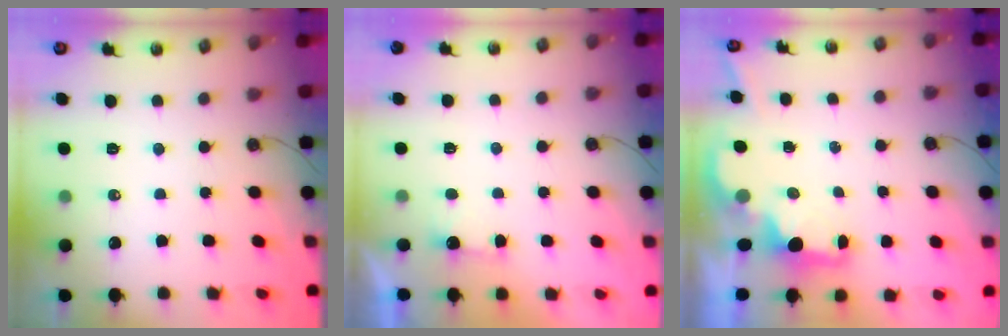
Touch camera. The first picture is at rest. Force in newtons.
{"total": 1.7, "press": 1.5, "slide": 0.8}
{"total": 1.9, "press": 1.7, "slide": 0.7}